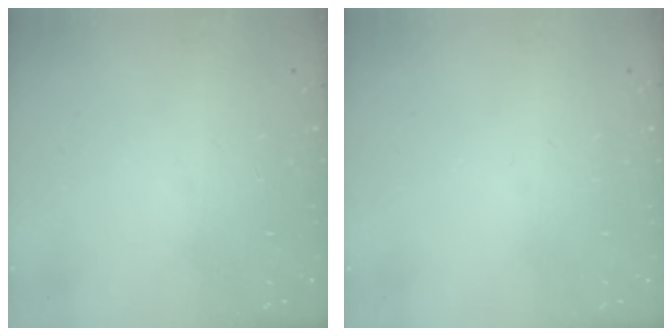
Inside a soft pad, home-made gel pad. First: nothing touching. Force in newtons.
{"total": 0.0}